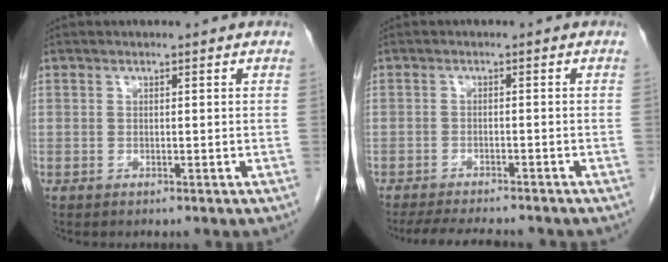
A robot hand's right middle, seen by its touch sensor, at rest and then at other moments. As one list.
[{"total": 8.9, "force": [-7.9, 1.6, 3.6], "torque": [-0.055, -0.012, -0.114]}]